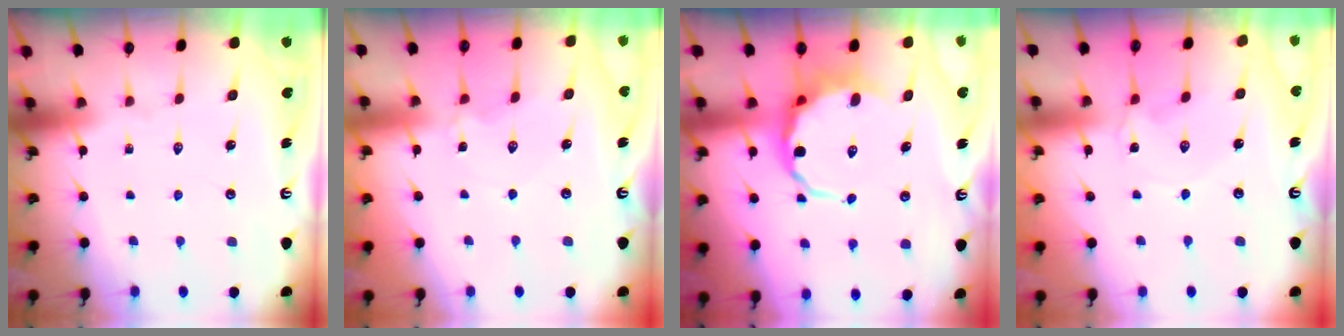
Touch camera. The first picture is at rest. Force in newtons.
{"total": 2.7, "press": 2.7, "slide": 0.5}
{"total": 6.9, "press": 6.7, "slide": 1.9}
{"total": 0.9, "press": 0.8, "slide": 0.2}